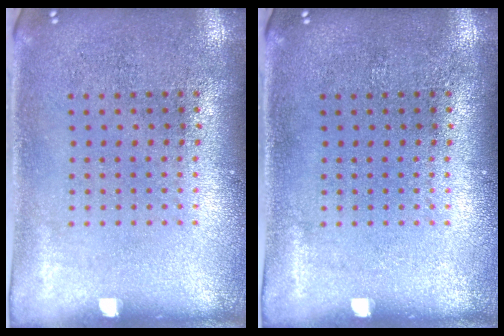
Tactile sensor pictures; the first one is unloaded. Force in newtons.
{"total": 0.0}